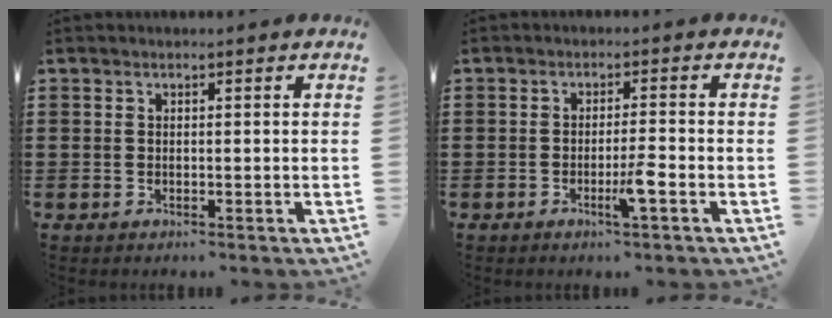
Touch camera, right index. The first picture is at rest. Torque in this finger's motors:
{"motor_torque": [0.74, 0.70, 0.29, 0.08]}